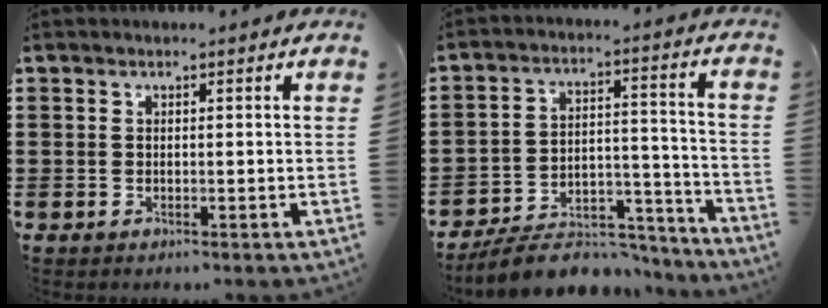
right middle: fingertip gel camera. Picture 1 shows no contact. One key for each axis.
{"total": 8.3, "fx": -7.4, "fy": 2.4, "fz": 2.9, "tx": -0.042, "ty": 0.029, "tz": -0.137}